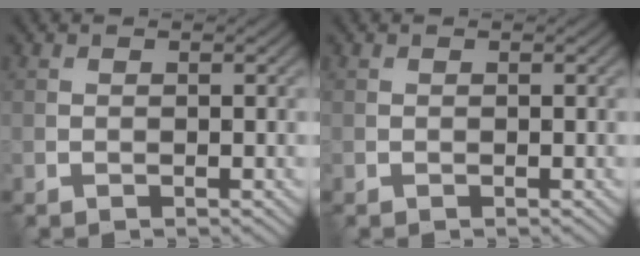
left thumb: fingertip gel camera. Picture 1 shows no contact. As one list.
[{"total": 0.0}]